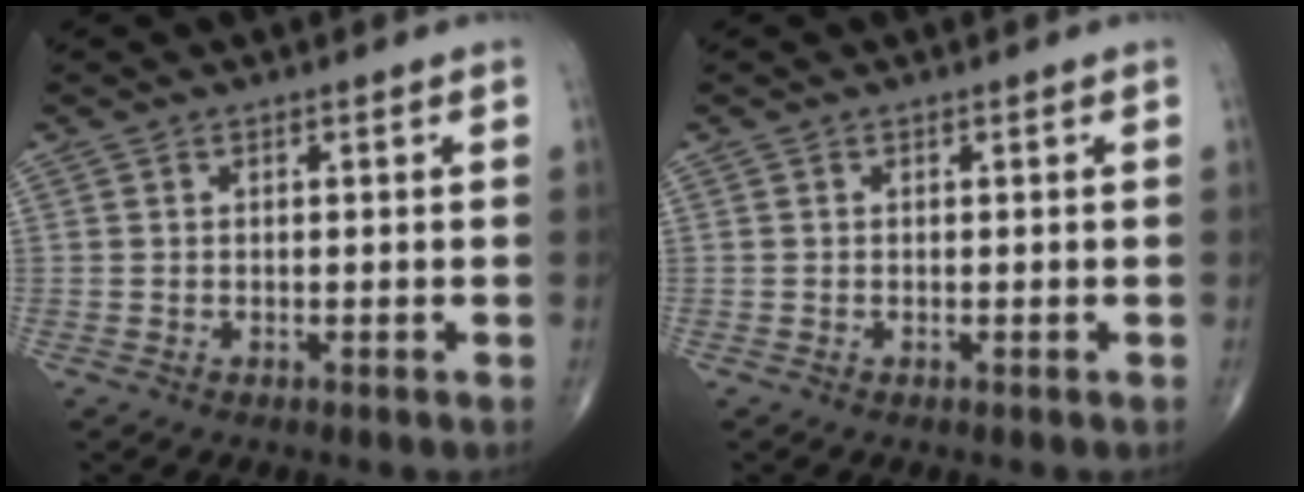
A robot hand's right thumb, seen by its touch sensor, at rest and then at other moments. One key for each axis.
{"total": 0.0}